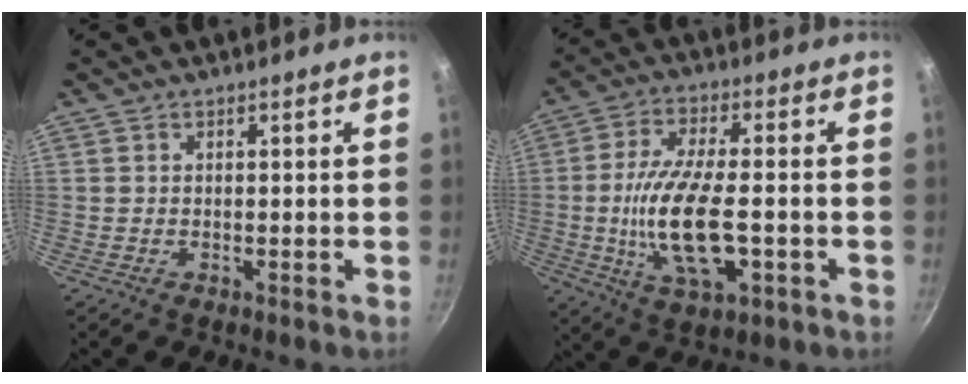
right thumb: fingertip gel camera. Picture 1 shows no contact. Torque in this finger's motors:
{"motor_torque": [2.49, 2.52, 2.08, -0.04, 0.40]}